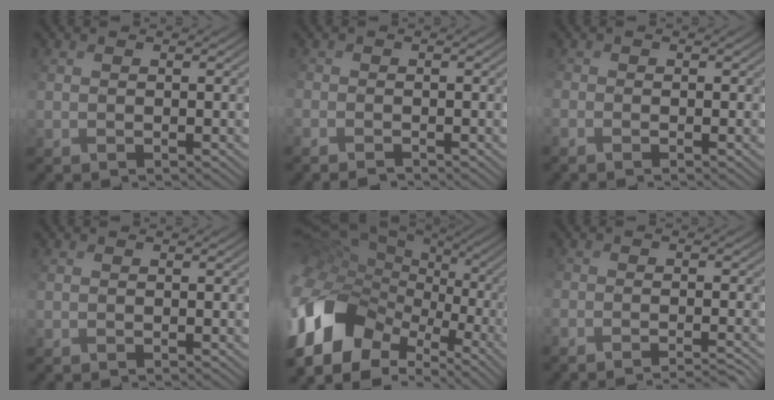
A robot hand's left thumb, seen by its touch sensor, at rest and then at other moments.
{"total": 1.9, "force": [-1.6, 0.7, 0.7], "torque": [-0.016, -0.004, -0.034]}
{"total": 1.2, "force": [-0.9, 0.4, 0.7], "torque": [-0.020, -0.007, -0.023]}
{"total": 0.0}
{"total": 18.8, "force": [-5.5, 12.8, 12.6], "torque": [-0.308, -0.005, -0.102]}
{"total": 4.8, "force": [-4.2, 0.6, 2.3], "torque": [-0.033, 0.004, -0.066]}